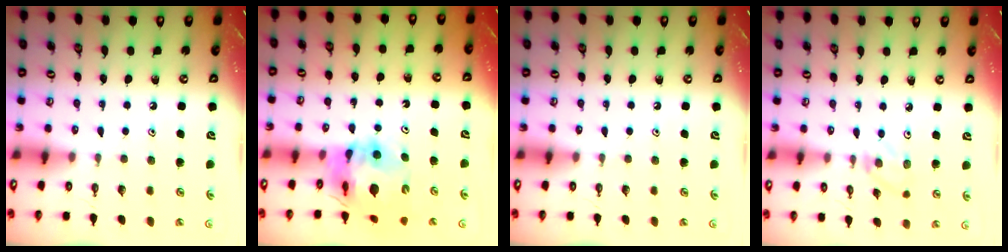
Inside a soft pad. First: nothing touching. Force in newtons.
{"total": 13.3, "press": 13.2, "slide": 1.4}
{"total": 0.0}
{"total": 3.5, "press": 3.4, "slide": 0.4}